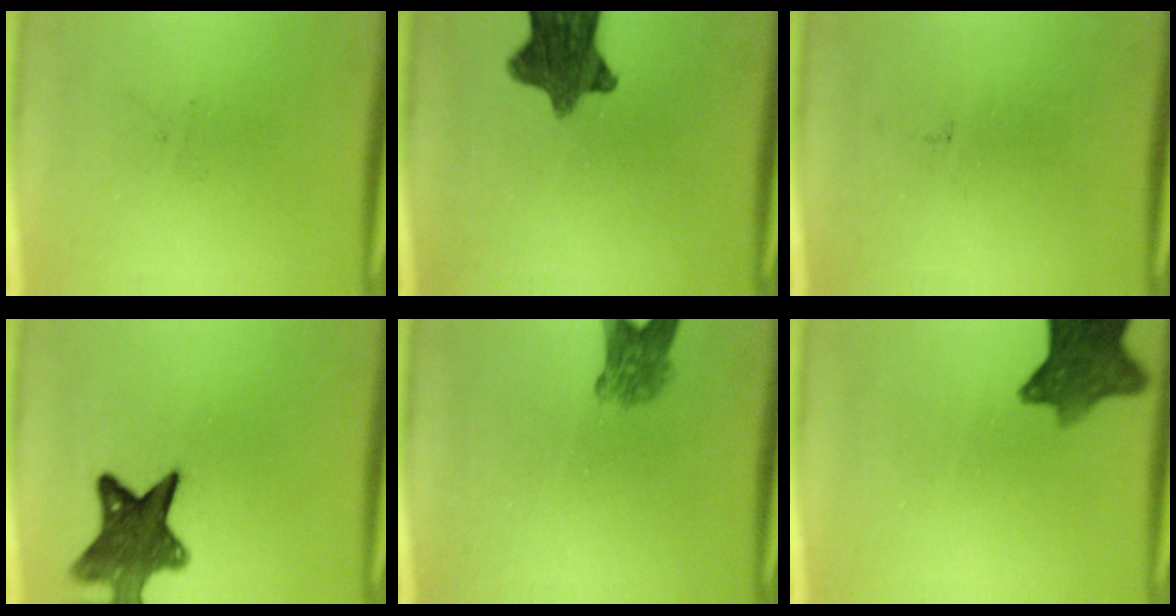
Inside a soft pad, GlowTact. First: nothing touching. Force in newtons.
{"total": 10.6}
{"total": 0.0}
{"total": 10.8}
{"total": 4.1}
{"total": 9.3}